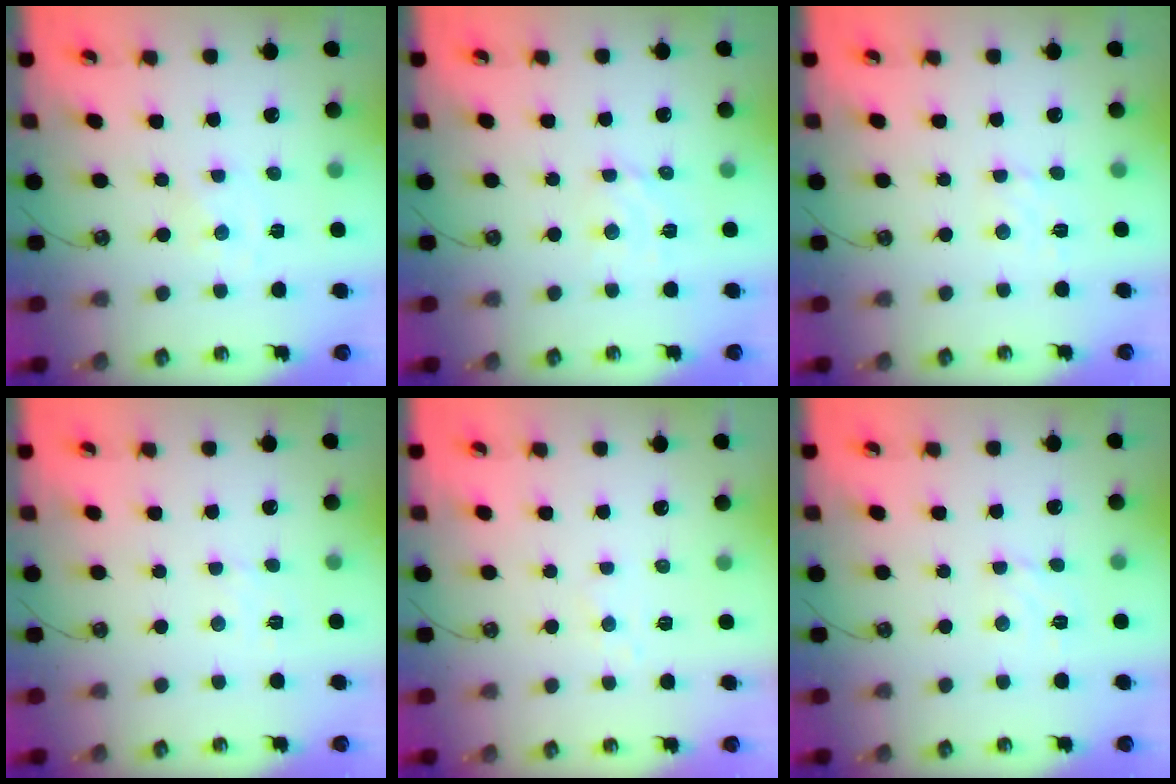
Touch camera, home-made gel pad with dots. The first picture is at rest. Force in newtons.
{"total": 4.5, "press": 4.4, "slide": 1.0}
{"total": 2.8, "press": 2.7, "slide": 0.6}
{"total": 1.7, "press": 1.6, "slide": 0.4}
{"total": 5.0, "press": 4.9, "slide": 0.6}
{"total": 2.5, "press": 2.5, "slide": 0.3}